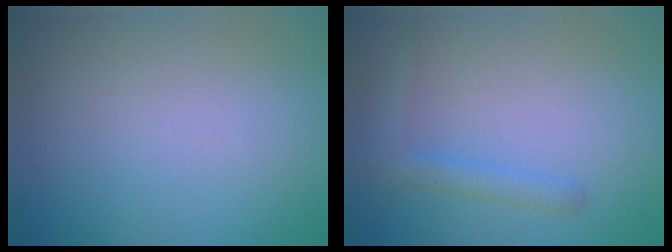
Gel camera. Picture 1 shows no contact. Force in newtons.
{"total": 1.7, "press": 1.7, "slide": 0.1}